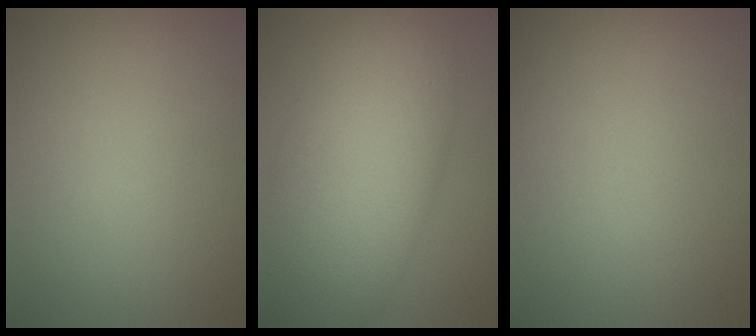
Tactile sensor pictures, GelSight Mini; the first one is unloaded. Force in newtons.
{"total": 11.1, "press": 11.0, "slide": 0.8}
{"total": 0.0}